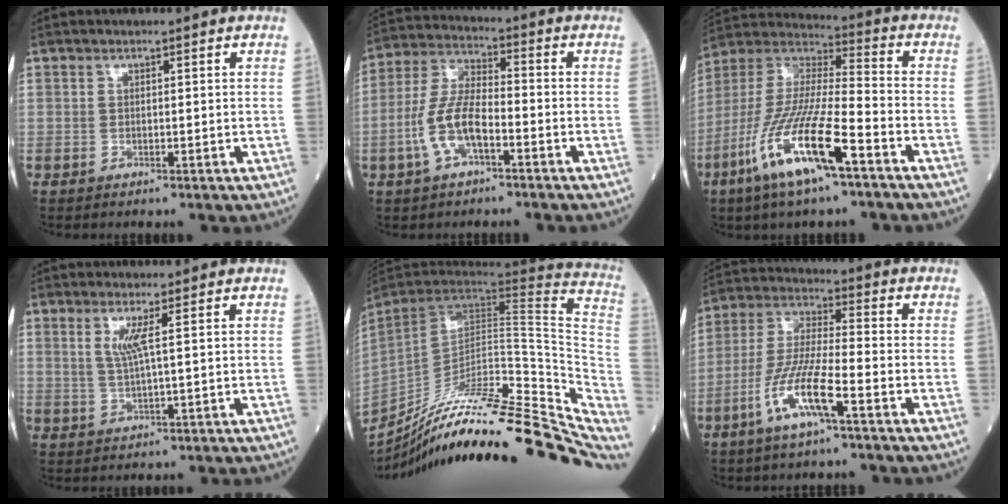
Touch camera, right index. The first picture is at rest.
{"total": 9.0, "force": [-3.3, 3.1, 7.7], "torque": [-0.177, 0.010, -0.064]}
{"total": 17.0, "force": [-8.5, 2.3, 14.5], "torque": [-0.315, -0.029, -0.160]}
{"total": 2.9, "force": [1.2, -0.5, 2.6], "torque": [-0.059, -0.006, 0.026]}
{"total": 34.6, "force": [-27.2, 6.2, 20.5], "torque": [-0.227, -0.027, -0.382]}
{"total": 10.3, "force": [-5.0, 0.8, 9.0], "torque": [-0.192, -0.005, -0.098]}